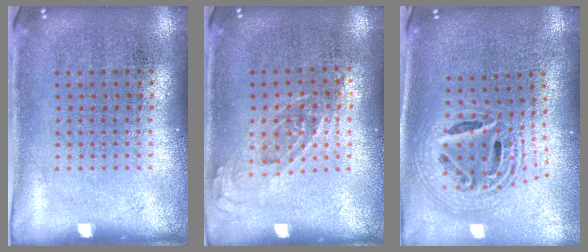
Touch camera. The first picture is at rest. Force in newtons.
{"total": 0.8, "press": 0.7, "slide": 0.3}
{"total": 2.3, "press": 1.8, "slide": 1.5}